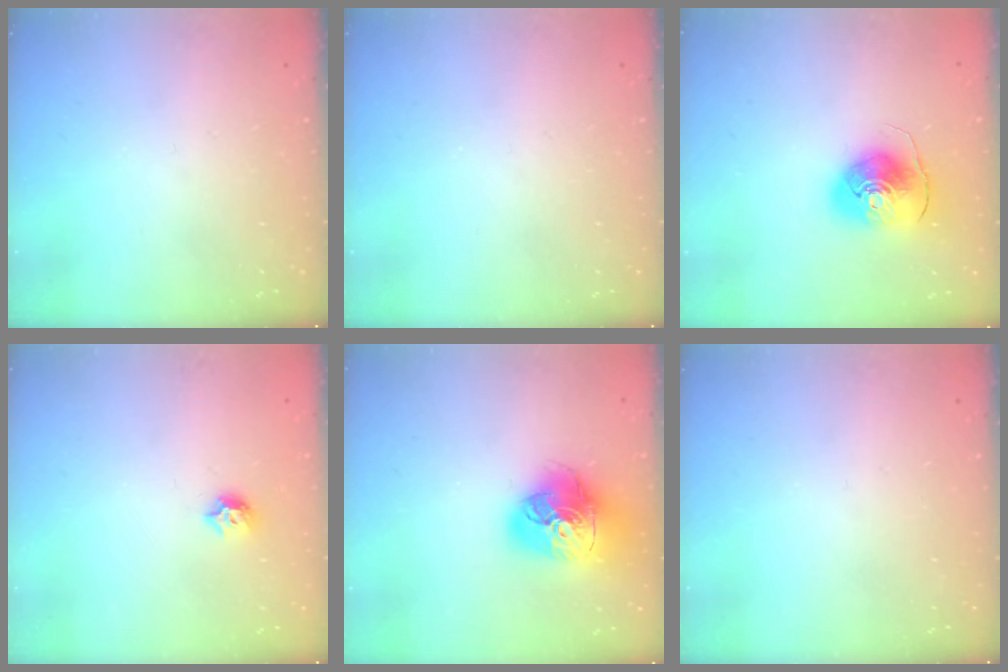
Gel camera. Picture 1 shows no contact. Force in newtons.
{"total": 0.0}
{"total": 10.2, "press": 10.1, "slide": 1.5}
{"total": 6.3, "press": 6.3, "slide": 0.8}
{"total": 20.5, "press": 20.4, "slide": 2.4}
{"total": 0.0}